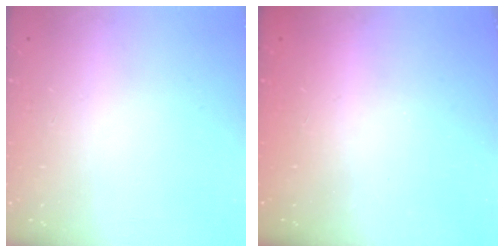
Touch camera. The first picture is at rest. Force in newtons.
{"total": 2.5, "press": 2.4, "slide": 0.8}